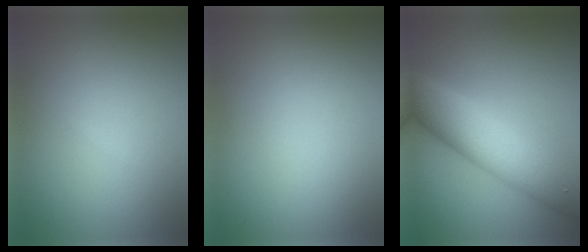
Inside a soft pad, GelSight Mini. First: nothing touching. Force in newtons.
{"total": 0.0}
{"total": 9.1, "press": 9.1, "slide": 0.3}